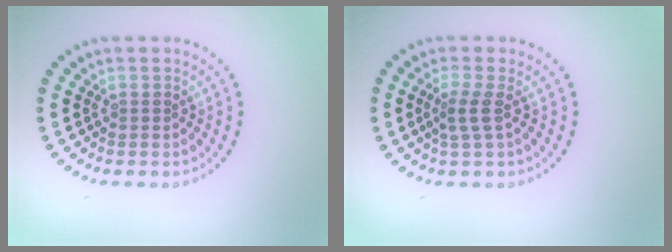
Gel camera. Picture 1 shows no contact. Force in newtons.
{"total": 2.1, "press": 1.4, "slide": 1.5}